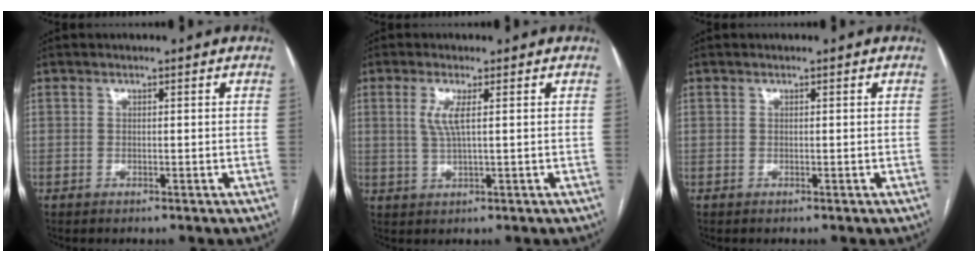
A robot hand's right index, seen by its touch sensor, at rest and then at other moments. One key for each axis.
{"total": 3.5, "fx": 0.9, "fy": 0.2, "fz": 3.4, "tx": -0.078, "ty": -0.002, "tz": 0.020}
{"total": 0.0}